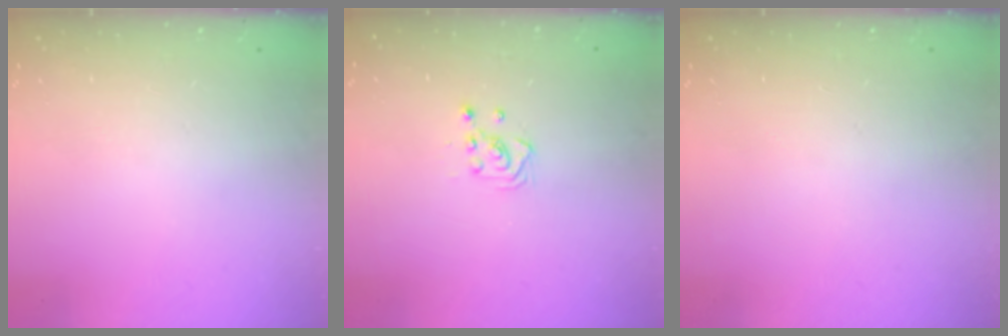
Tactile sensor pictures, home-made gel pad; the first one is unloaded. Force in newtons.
{"total": 3.1, "press": 3.1, "slide": 0.2}
{"total": 0.0}